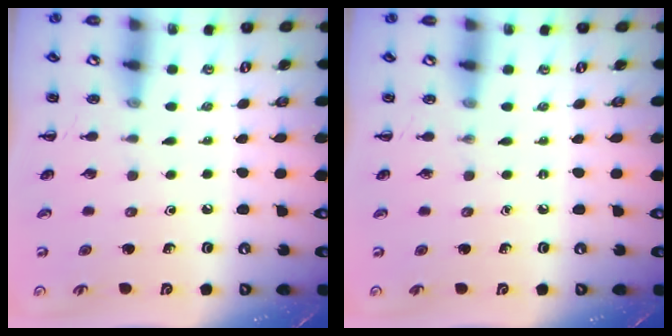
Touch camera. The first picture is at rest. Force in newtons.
{"total": 0.0}